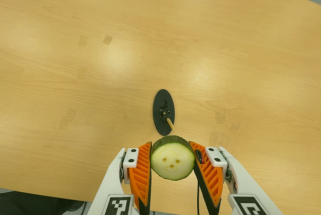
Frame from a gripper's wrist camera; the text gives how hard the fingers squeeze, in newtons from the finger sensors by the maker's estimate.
{"total": 7.4, "left": 6.7, "right": 8.1}